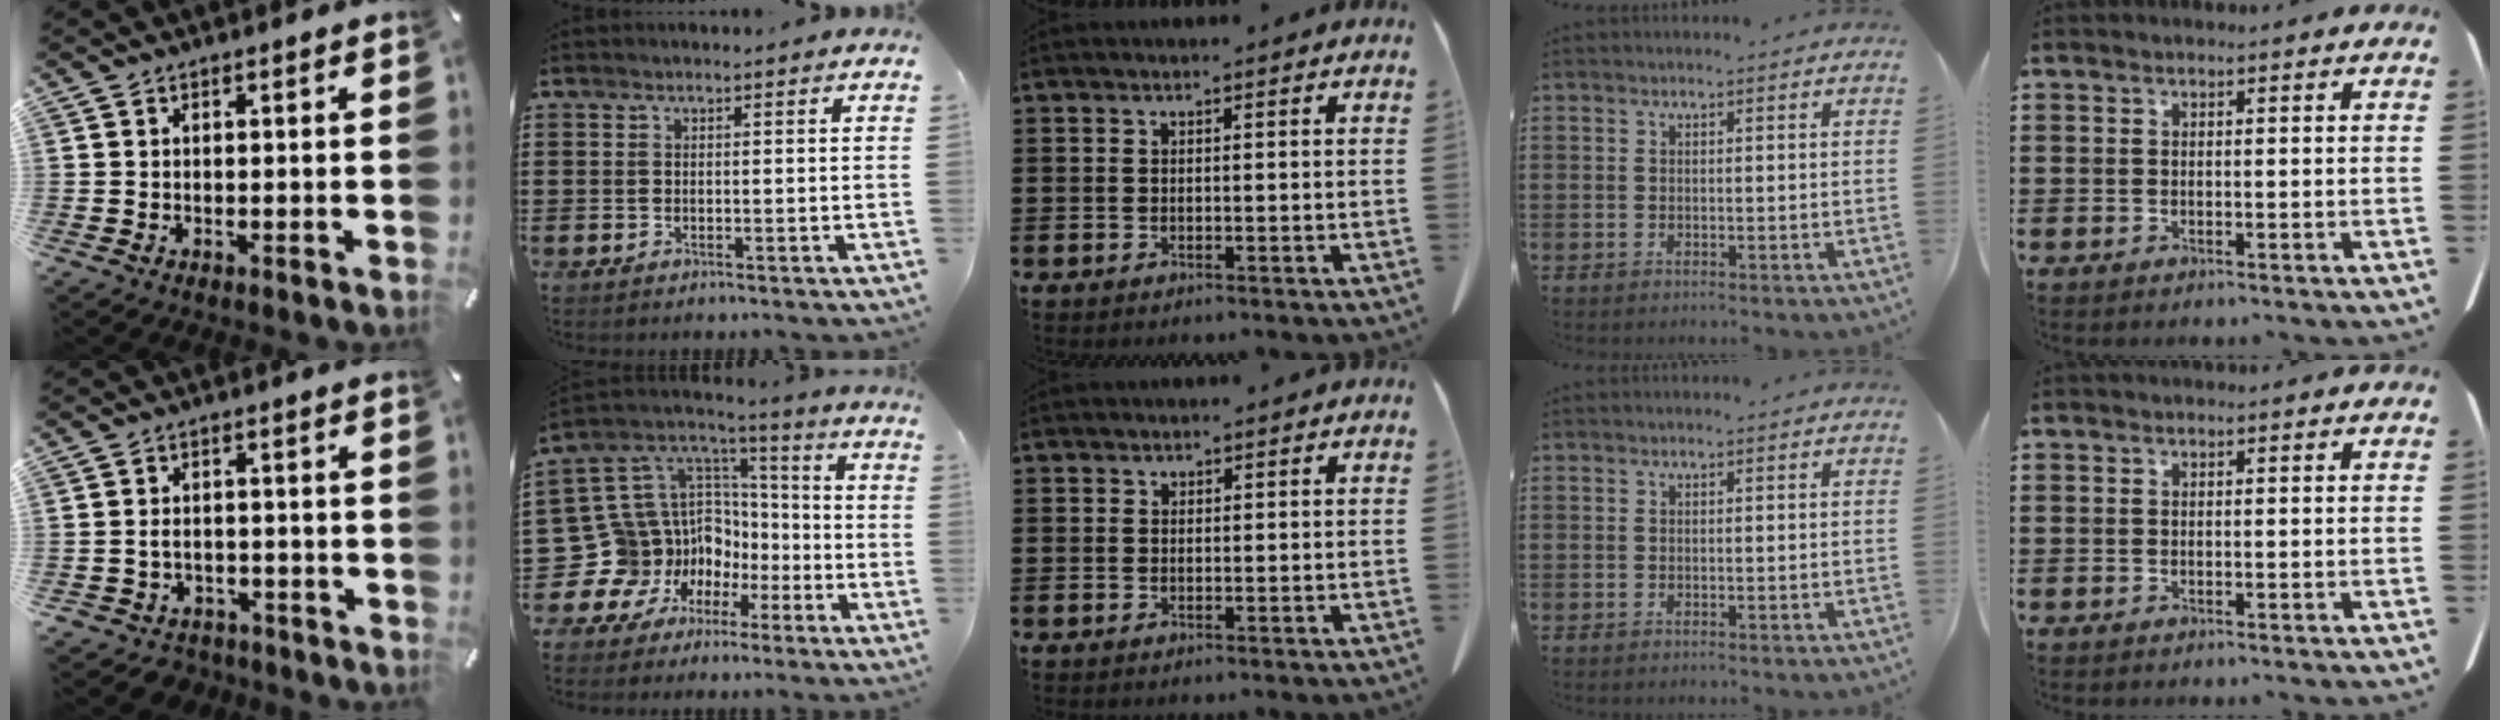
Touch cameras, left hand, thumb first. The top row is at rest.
{"thumb": {"total": 3.8, "force": [-1.7, 3.1, 1.5], "torque": [-0.035, 0.004, -0.034]}, "index": {"total": 13.1, "force": [-5.3, 11.9, 1.4], "torque": [-0.094, -0.026, -0.058]}, "middle": {"total": 0.6, "force": [0.5, 0.3, 0.0], "torque": [-0.002, 0.001, 0.011]}}